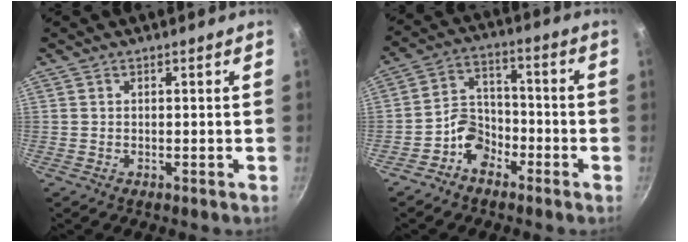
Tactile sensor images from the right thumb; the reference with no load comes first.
{"total": 7.4, "force": [-4.3, 5.3, 3.0], "torque": [-0.022, 0.048, -0.089]}